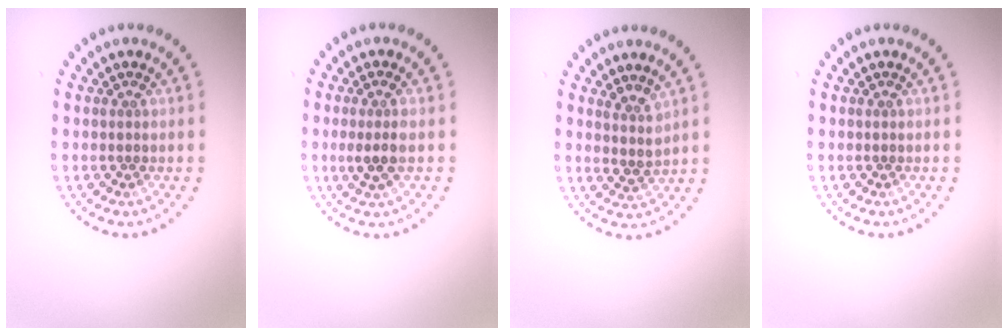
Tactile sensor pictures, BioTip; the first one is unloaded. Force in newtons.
{"total": 2.0, "press": 1.9, "slide": 0.8}
{"total": 1.8, "press": 1.4, "slide": 1.2}
{"total": 0.0}